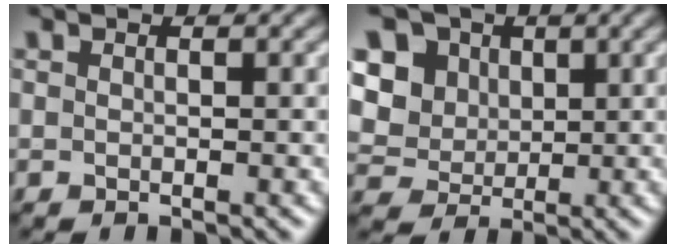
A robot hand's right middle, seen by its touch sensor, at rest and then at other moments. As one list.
[{"total": 10.9, "force": [4.1, 9.0, 4.7], "torque": [-0.117, 0.021, 0.063]}]